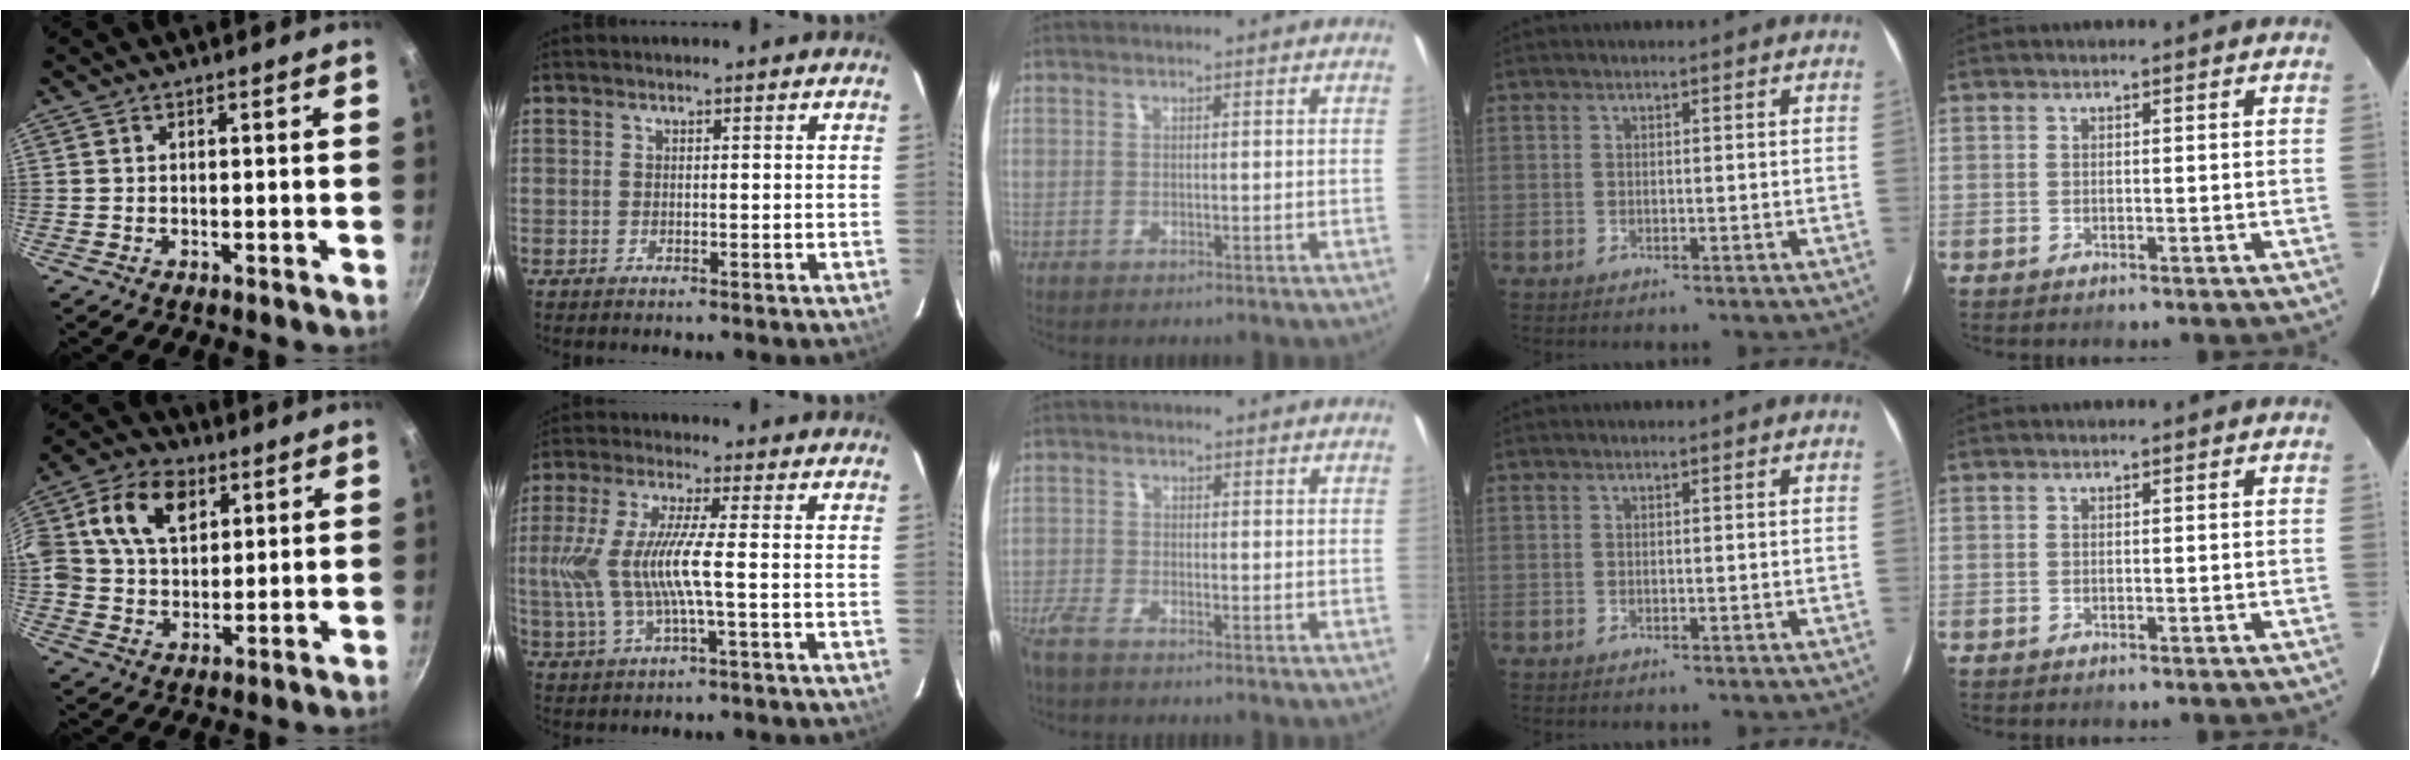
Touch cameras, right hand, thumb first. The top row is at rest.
{"thumb": {"total": 13.7, "force": [4.7, 9.5, 8.7], "torque": [-0.136, 0.002, 0.073]}, "index": {"total": 10.8, "force": [-1.0, 1.3, 10.7], "torque": [-0.220, -0.003, -0.014]}, "middle": {"total": 4.2, "force": [-3.5, 1.0, 2.0], "torque": [-0.057, -0.014, -0.074]}}